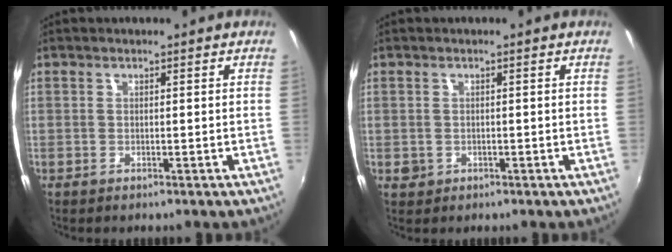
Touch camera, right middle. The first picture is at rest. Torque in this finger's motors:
{"motor_torque": [0.17, -0.19, 0.03, 0.01]}